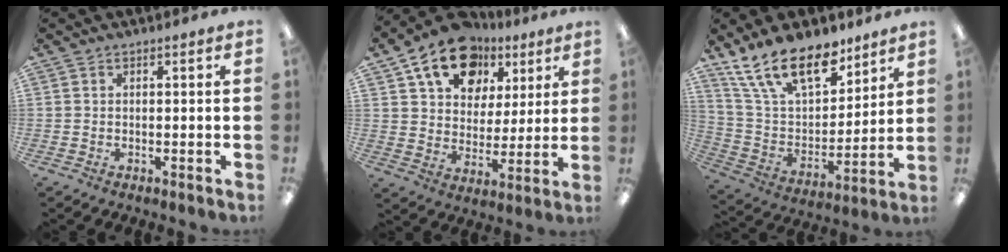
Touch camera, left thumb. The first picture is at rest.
{"total": 16.0, "force": [9.7, 10.9, 6.6], "torque": [-0.107, -0.048, 0.180]}
{"total": 20.0, "force": [13.8, 9.4, 11.0], "torque": [-0.198, -0.072, 0.250]}